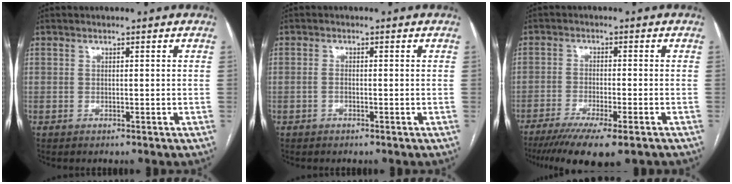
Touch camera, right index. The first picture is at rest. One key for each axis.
{"total": 0.8, "fx": -0.4, "fy": 0.3, "fz": 0.6, "tx": -0.010, "ty": 0.003, "tz": -0.008}
{"total": 13.0, "fx": -9.7, "fy": 1.8, "fz": 8.5, "tx": -0.132, "ty": -0.030, "tz": -0.151}